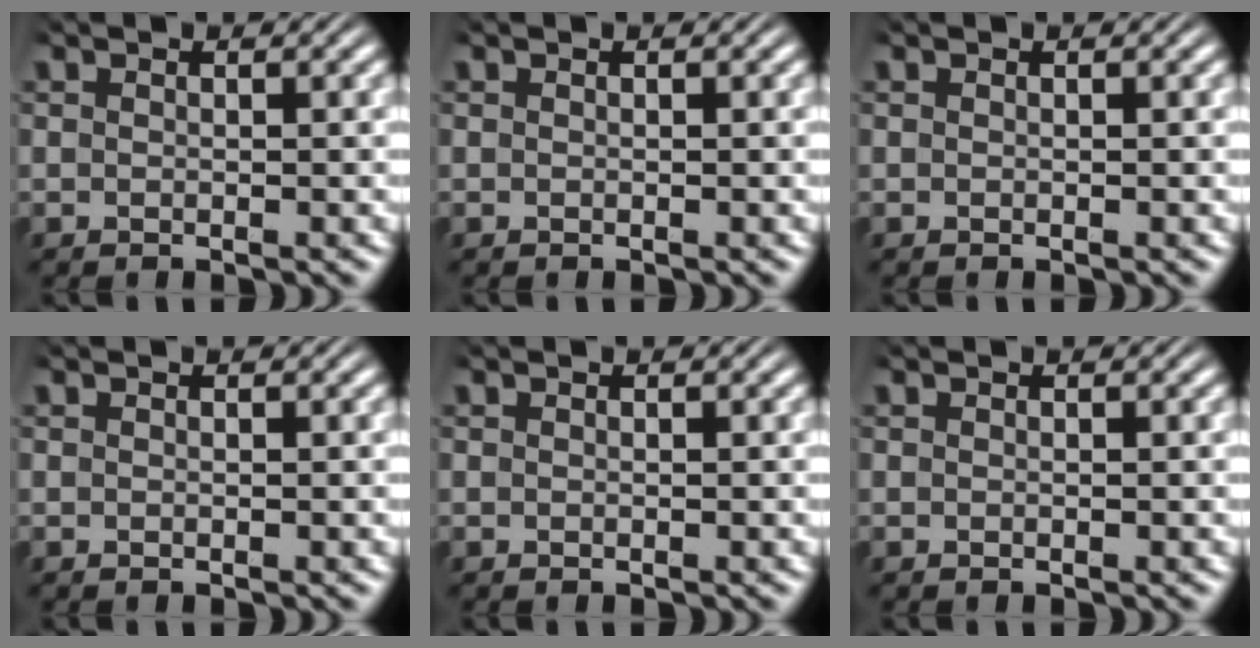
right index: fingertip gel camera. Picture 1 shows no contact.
{"total": 0.0}
{"total": 0.0}
{"total": 0.0}
{"total": 0.0}
{"total": 0.0}